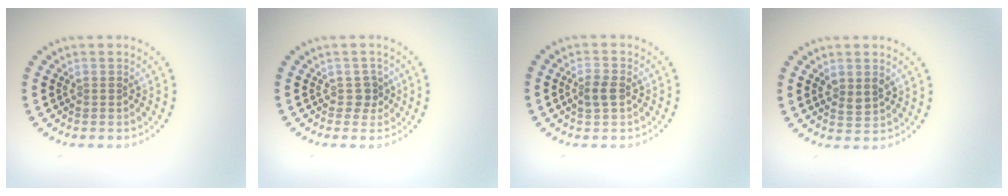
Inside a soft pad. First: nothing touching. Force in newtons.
{"total": 1.3, "press": 1.0, "slide": 0.8}
{"total": 1.7, "press": 1.7, "slide": 0.2}
{"total": 1.6, "press": 1.6, "slide": 0.5}